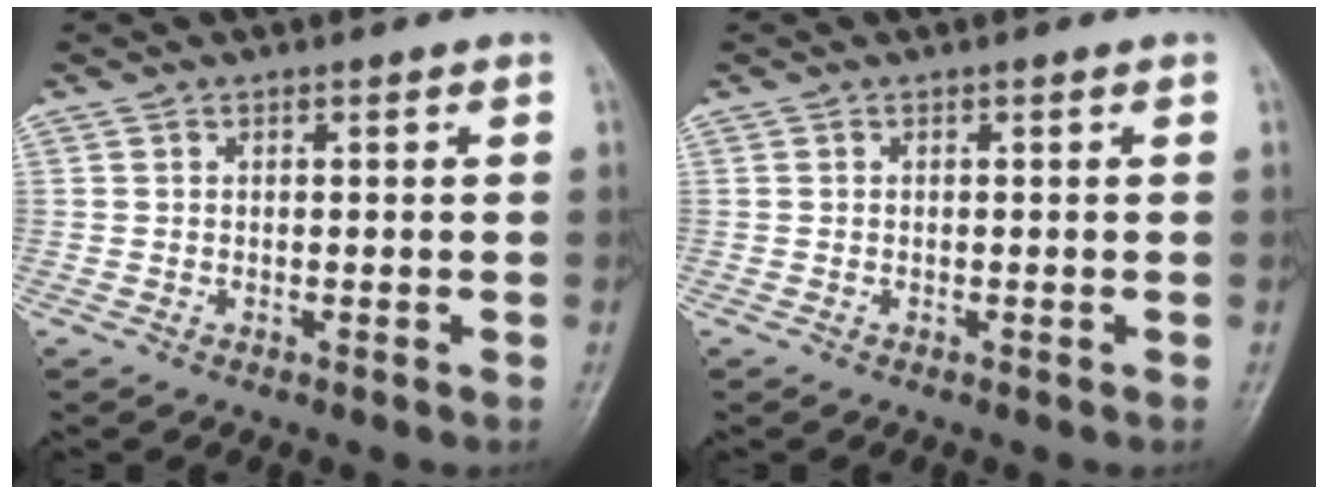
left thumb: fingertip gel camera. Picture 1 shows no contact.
{"total": 0.0}